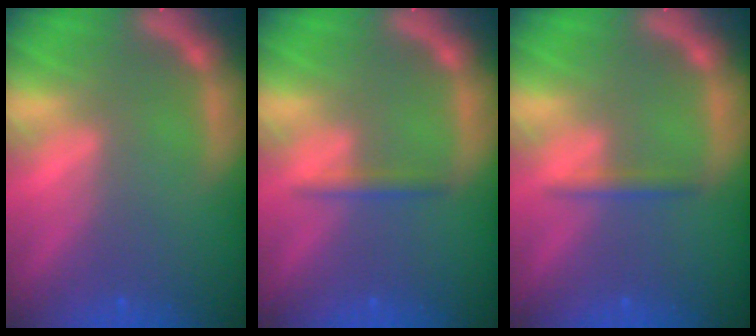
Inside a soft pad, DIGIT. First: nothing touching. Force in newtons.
{"total": 1.4}
{"total": 1.4}